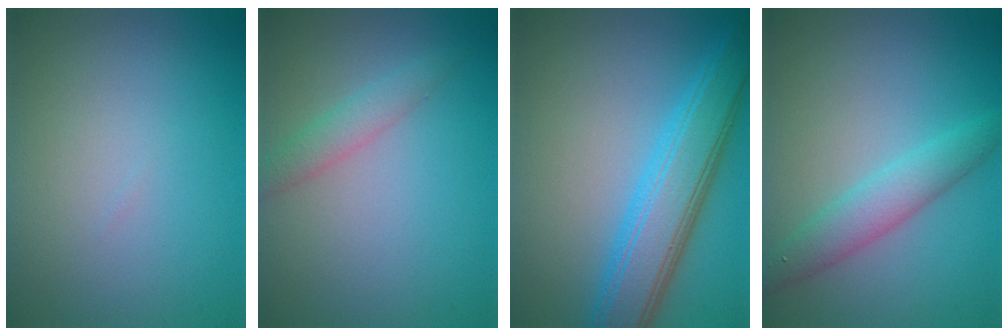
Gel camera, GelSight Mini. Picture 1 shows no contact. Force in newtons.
{"total": 1.9, "press": 1.9, "slide": 0.1}
{"total": 6.7, "press": 6.7, "slide": 0.4}
{"total": 3.0, "press": 3.0, "slide": 0.1}